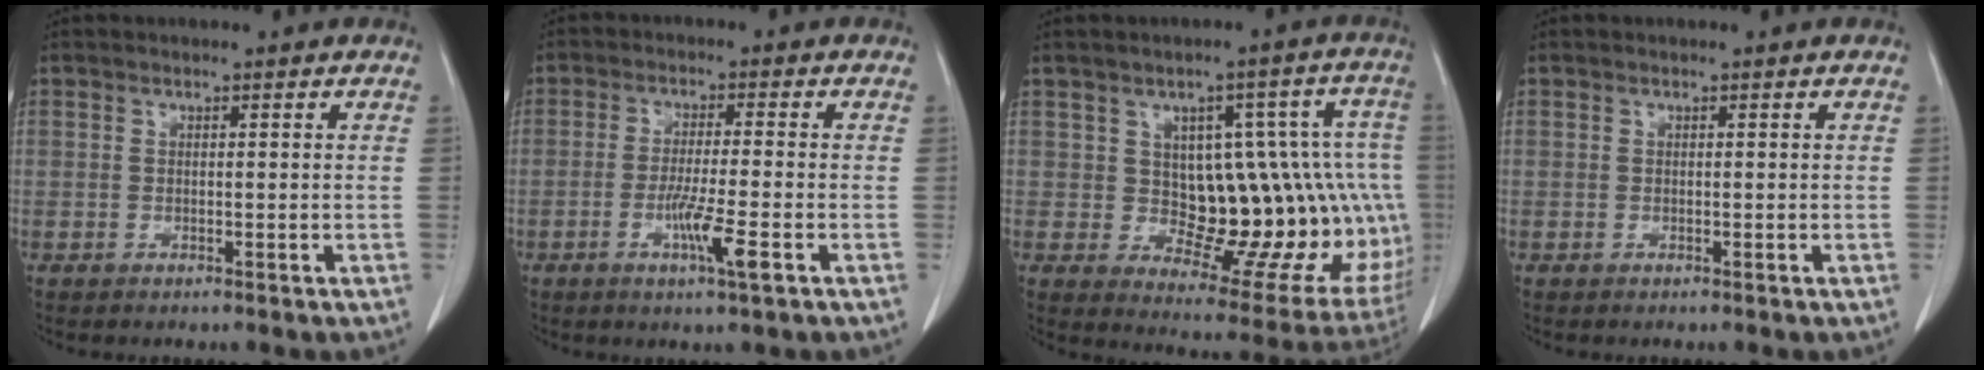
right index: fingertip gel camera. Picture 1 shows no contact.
{"total": 6.0, "force": [-2.4, -0.2, 5.5], "torque": [-0.099, -0.011, -0.044]}
{"total": 17.6, "force": [0.1, 7.8, 15.8], "torque": [-0.148, 0.032, 0.021]}
{"total": 0.0}